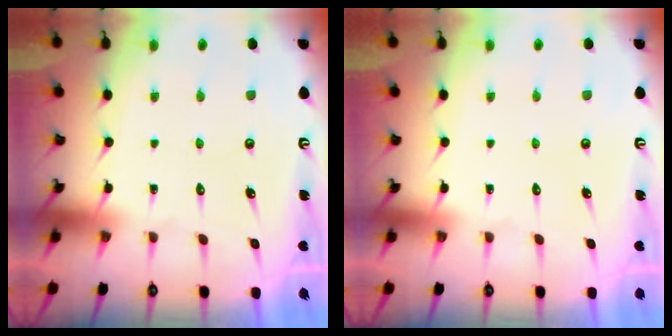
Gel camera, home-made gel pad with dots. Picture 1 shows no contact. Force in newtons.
{"total": 0.0}